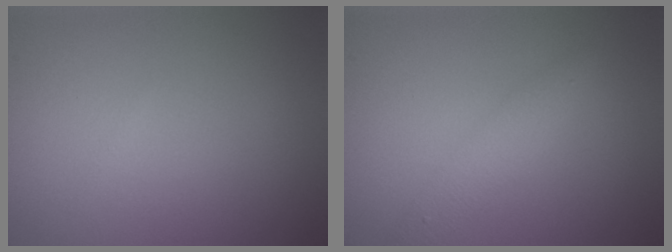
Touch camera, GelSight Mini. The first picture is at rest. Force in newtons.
{"total": 2.0, "press": 2.0, "slide": 0.0}